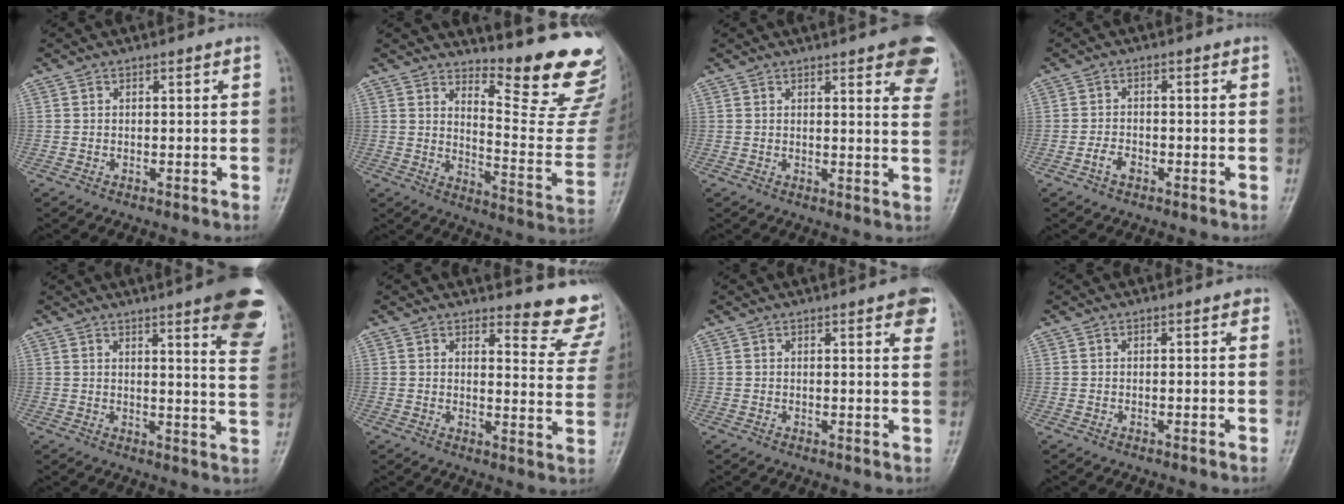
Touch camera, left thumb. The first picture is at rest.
{"total": 19.0, "force": [16.2, 3.7, 9.2], "torque": [-0.083, -0.180, 0.205]}
{"total": 12.4, "force": [7.4, 3.3, 9.3], "torque": [-0.088, -0.028, 0.076]}
{"total": 2.7, "force": [-1.5, 1.7, 1.6], "torque": [-0.028, 0.011, -0.028]}
{"total": 15.3, "force": [8.9, 2.6, 12.1], "torque": [-0.122, -0.043, 0.098]}
{"total": 11.1, "force": [10.3, 2.9, 2.6], "torque": [0.006, -0.105, 0.095]}
{"total": 5.1, "force": [2.7, 1.2, 4.1], "torque": [-0.036, -0.004, 0.029]}
{"total": 0.5, "force": [0.2, 0.3, 0.4], "torque": [0.000, 0.002, -0.002]}